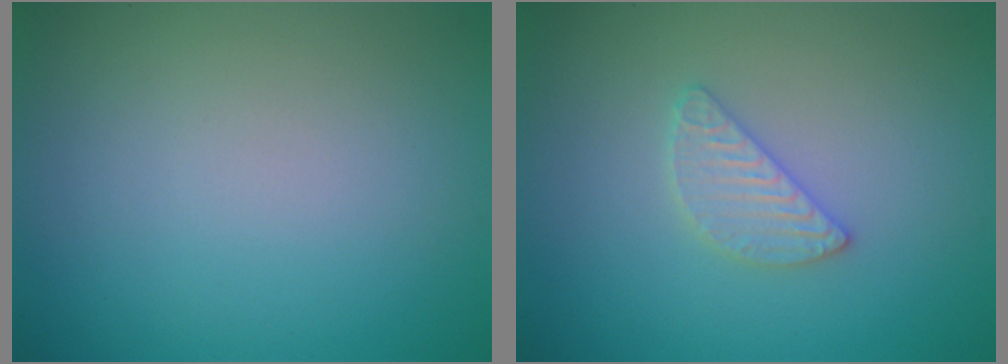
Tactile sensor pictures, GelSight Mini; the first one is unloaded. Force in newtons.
{"total": 2.0, "press": 2.0, "slide": 0.2}